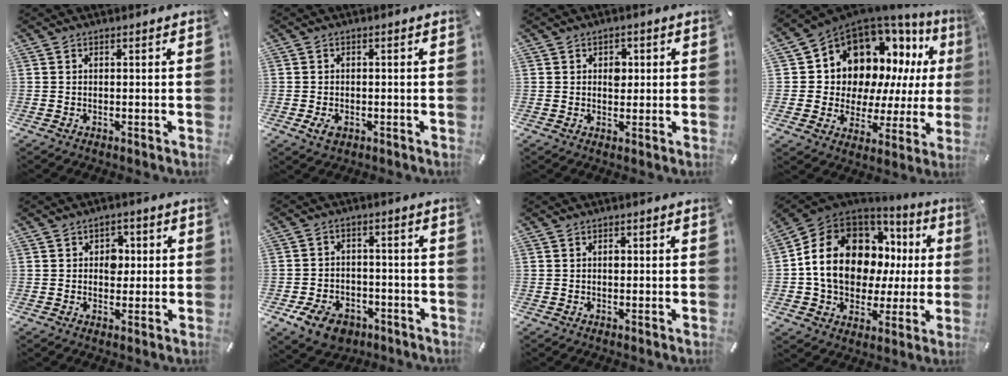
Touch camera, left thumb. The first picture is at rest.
{"total": 2.7, "force": [-1.1, 1.8, 1.7], "torque": [-0.037, 0.002, -0.022]}
{"total": 3.5, "force": [0.6, 2.7, 2.1], "torque": [-0.013, -0.005, 0.001]}
{"total": 12.6, "force": [7.5, 9.2, 4.1], "torque": [-0.070, -0.088, 0.141]}
{"total": 4.5, "force": [0.4, 3.6, 2.6], "torque": [-0.023, -0.002, -0.004]}
{"total": 8.3, "force": [-4.8, 5.7, 3.6], "torque": [-0.074, 0.033, -0.085]}
{"total": 1.1, "force": [0.1, 0.7, 0.8], "torque": [-0.008, 0.000, -0.001]}
{"total": 16.9, "force": [3.2, 12.9, 10.5], "torque": [-0.204, -0.016, 0.061]}